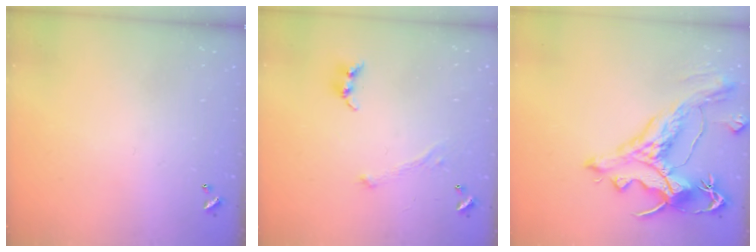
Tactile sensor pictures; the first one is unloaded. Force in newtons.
{"total": 0.8, "press": 0.7, "slide": 0.4}
{"total": 5.1, "press": 4.8, "slide": 1.7}